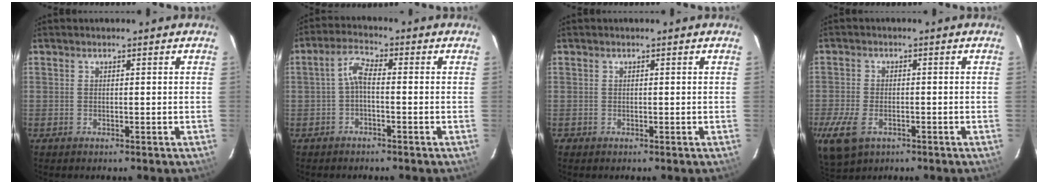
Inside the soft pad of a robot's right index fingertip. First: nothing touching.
{"total": 3.2, "force": [-0.9, 1.1, 2.8], "torque": [-0.064, 0.012, -0.021]}
{"total": 0.6, "force": [-0.2, 0.5, -0.1], "torque": [0.001, 0.001, -0.004]}
{"total": 9.9, "force": [-4.7, 6.1, 6.2], "torque": [-0.162, -0.026, -0.082]}